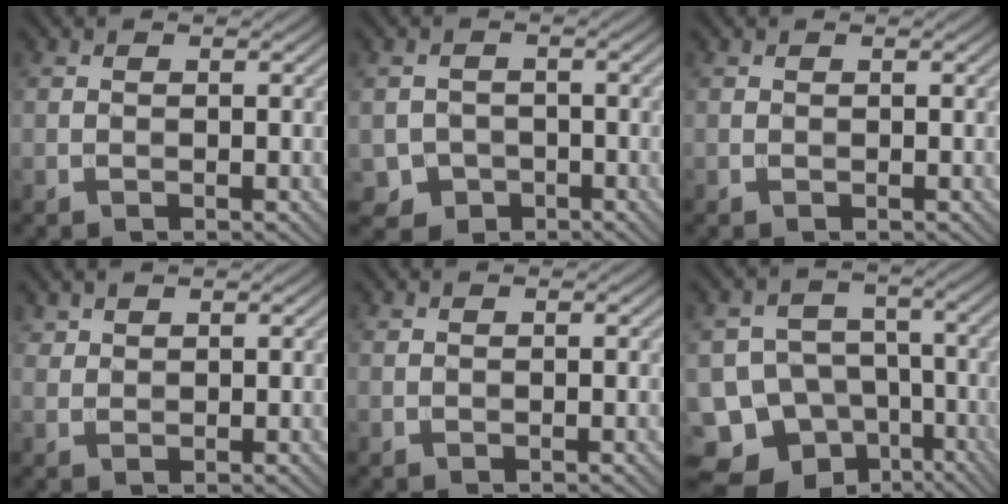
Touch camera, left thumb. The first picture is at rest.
{"total": 3.4, "force": [-1.7, 2.9, 0.8], "torque": [-0.015, -0.007, -0.033]}
{"total": 0.0}
{"total": 1.7, "force": [1.5, 0.7, 0.5], "torque": [-0.013, 0.002, 0.035]}
{"total": 0.0}
{"total": 14.6, "force": [-9.4, 10.5, 3.7], "torque": [-0.096, -0.037, -0.142]}